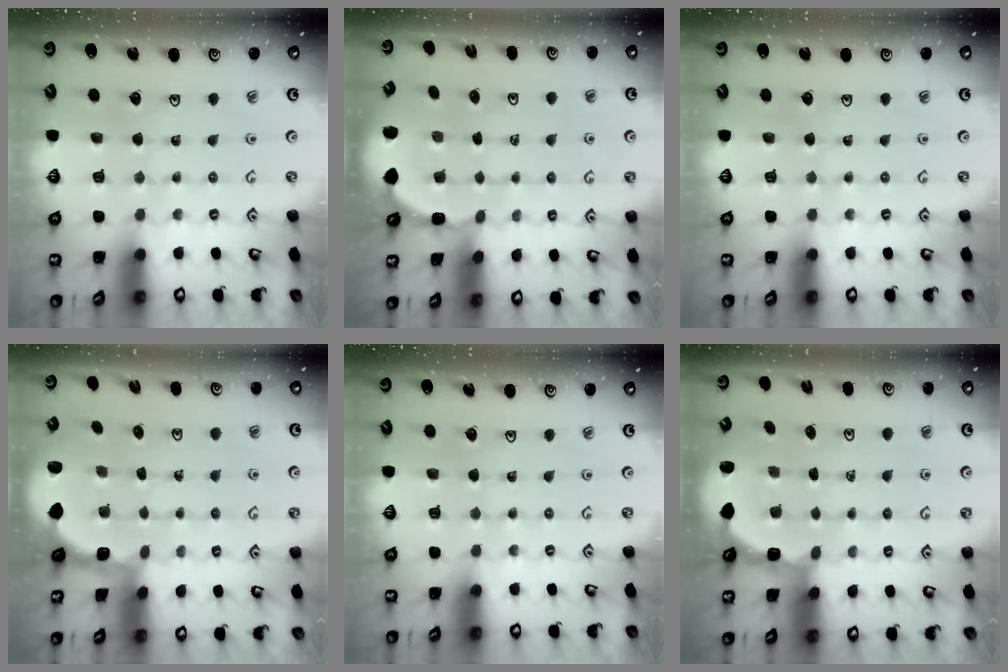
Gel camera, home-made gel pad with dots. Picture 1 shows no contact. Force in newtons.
{"total": 1.8, "press": 1.7, "slide": 0.7}
{"total": 0.0}
{"total": 1.9, "press": 1.8, "slide": 0.7}
{"total": 0.0}
{"total": 3.0, "press": 2.3, "slide": 1.8}